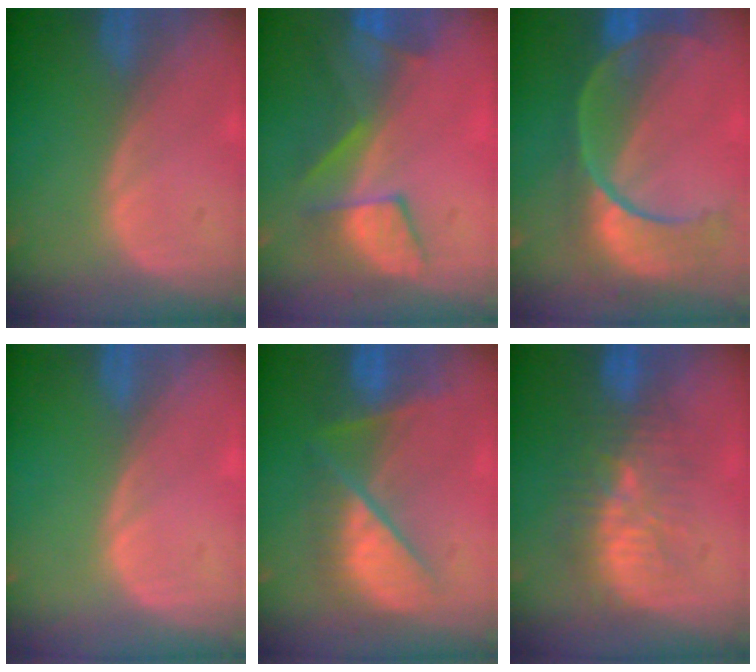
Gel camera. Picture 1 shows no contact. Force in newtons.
{"total": 8.1, "press": 7.6, "slide": 2.7}
{"total": 10.9, "press": 9.2, "slide": 5.9}
{"total": 0.0}
{"total": 8.2, "press": 8.2, "slide": 0.6}
{"total": 9.3, "press": 8.6, "slide": 3.6}